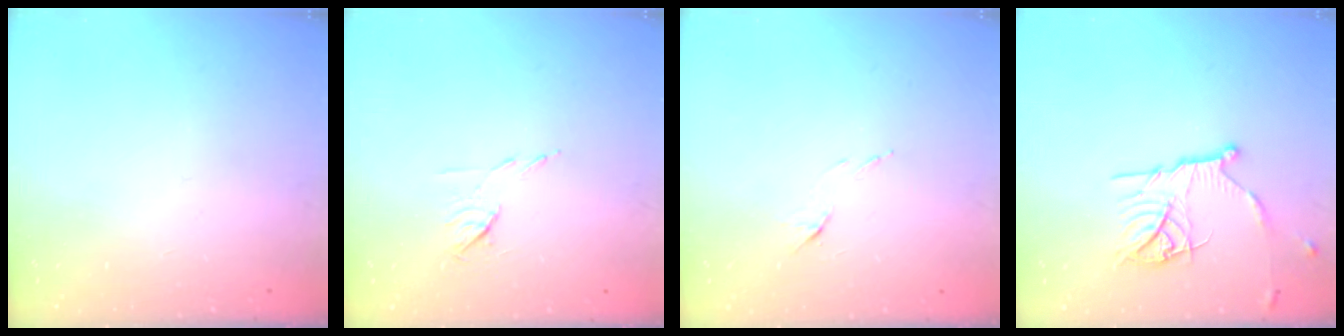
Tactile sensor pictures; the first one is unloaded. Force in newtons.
{"total": 5.4, "press": 5.3, "slide": 0.9}
{"total": 5.5, "press": 5.5, "slide": 0.5}
{"total": 14.2, "press": 14.2, "slide": 1.2}